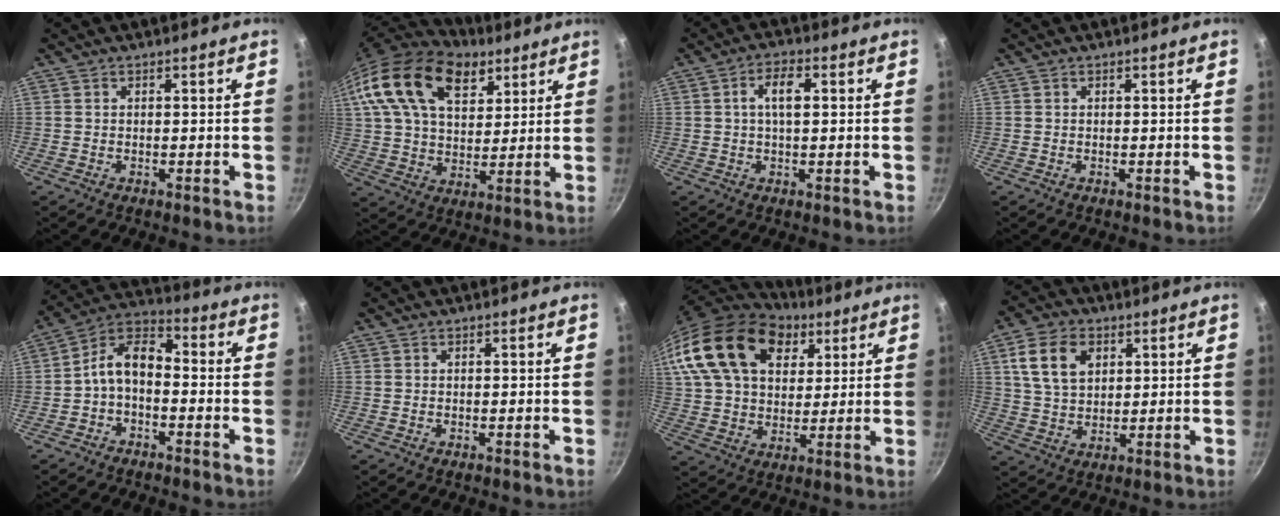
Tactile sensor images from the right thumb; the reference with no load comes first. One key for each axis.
{"total": 21.7, "fx": 12.4, "fy": 12.2, "fz": 12.9, "tx": -0.213, "ty": -0.021, "tz": 0.216}
{"total": 5.3, "fx": 1.0, "fy": 2.4, "fz": 4.6, "tx": -0.084, "ty": 0.012, "tz": 0.011}
{"total": 0.0}
{"total": 8.7, "fx": -2.2, "fy": 5.2, "fz": 6.6, "tx": -0.113, "ty": 0.053, "tz": -0.056}
{"total": 0.0}
{"total": 26.8, "fx": 12.0, "fy": 17.8, "fz": 15.9, "tx": -0.307, "ty": 0.010, "tz": 0.213}
{"total": 10.2, "fx": 3.5, "fy": 7.0, "fz": 6.5, "tx": -0.100, "ty": -0.003, "tz": 0.066}